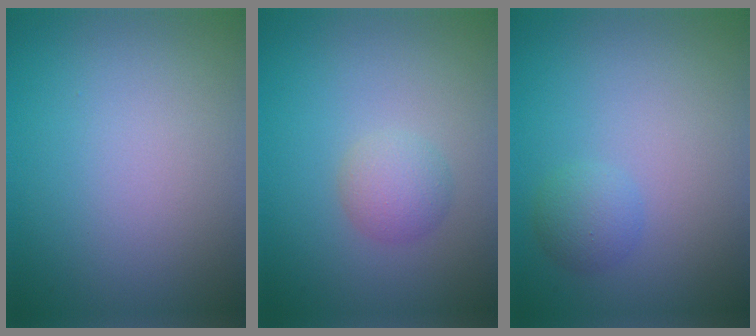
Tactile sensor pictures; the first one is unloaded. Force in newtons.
{"total": 2.2, "press": 2.2, "slide": 0.2}
{"total": 1.7, "press": 1.7, "slide": 0.1}